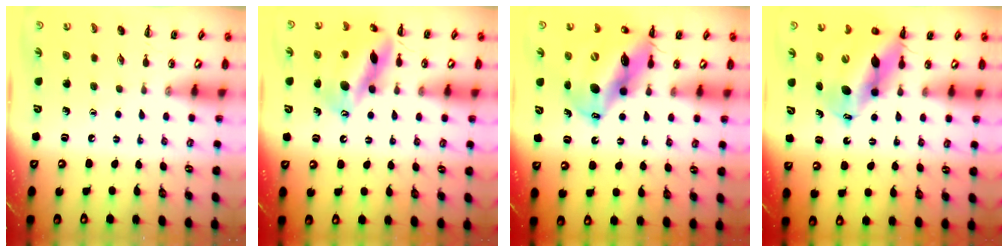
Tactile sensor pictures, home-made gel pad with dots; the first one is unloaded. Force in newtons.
{"total": 15.7, "press": 15.6, "slide": 2.1}
{"total": 17.3, "press": 16.6, "slide": 4.9}
{"total": 13.5, "press": 12.9, "slide": 3.7}